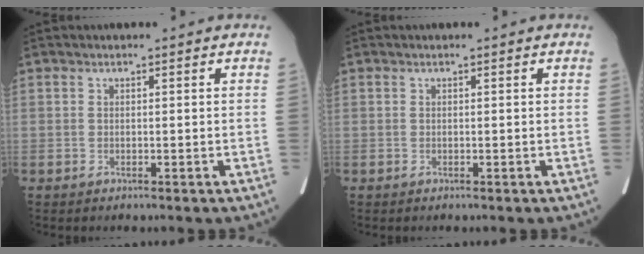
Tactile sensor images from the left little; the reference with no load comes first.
{"total": 0.0}